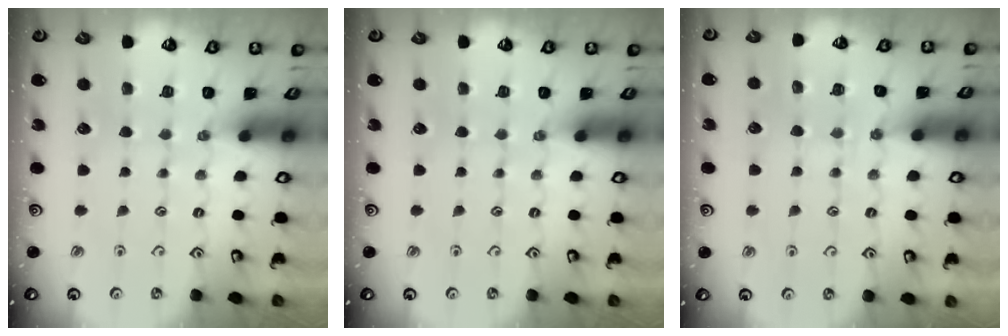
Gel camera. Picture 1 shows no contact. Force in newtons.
{"total": 0.0}
{"total": 5.9, "press": 5.8, "slide": 0.8}